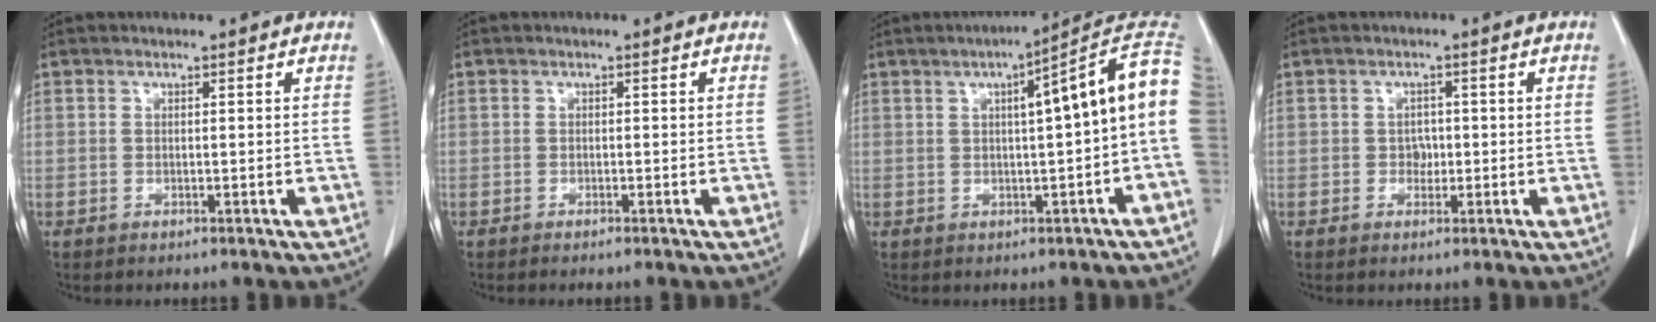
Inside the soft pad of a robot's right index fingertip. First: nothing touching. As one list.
[{"total": 0.9, "force": [-0.7, 0.0, 0.5], "torque": [-0.010, -0.002, -0.010]}, {"total": 10.5, "force": [1.6, -0.2, 10.4], "torque": [-0.133, 0.034, 0.016]}, {"total": 1.7, "force": [-0.2, 1.4, 0.9], "torque": [-0.012, 0.004, -0.003]}]